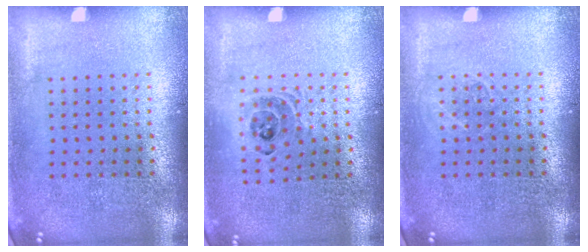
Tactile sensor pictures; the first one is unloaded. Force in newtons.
{"total": 1.1, "press": 1.0, "slide": 0.4}
{"total": 0.9, "press": 0.8, "slide": 0.2}